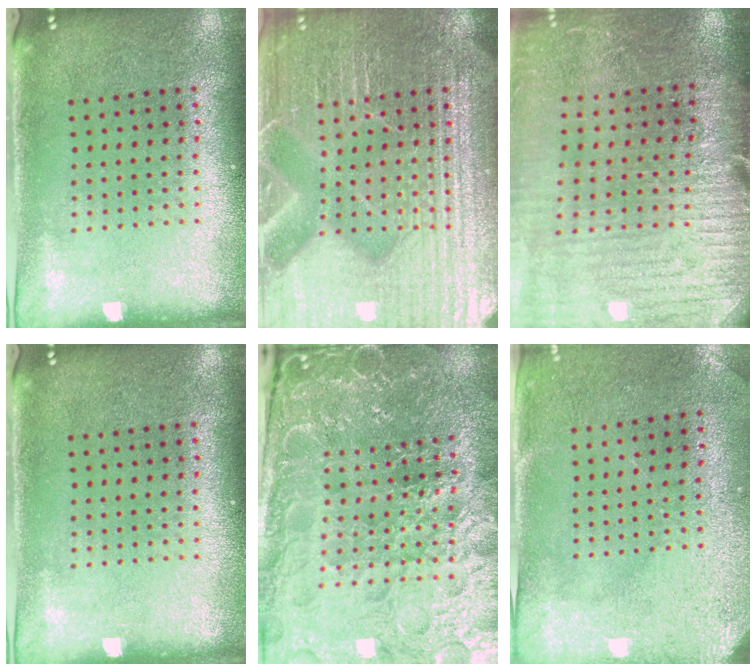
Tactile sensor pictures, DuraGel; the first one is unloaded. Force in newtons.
{"total": 7.6, "press": 7.5, "slide": 1.1}
{"total": 2.9, "press": 2.9, "slide": 0.6}
{"total": 0.0}
{"total": 5.2, "press": 4.9, "slide": 1.7}
{"total": 3.0, "press": 2.3, "slide": 1.9}